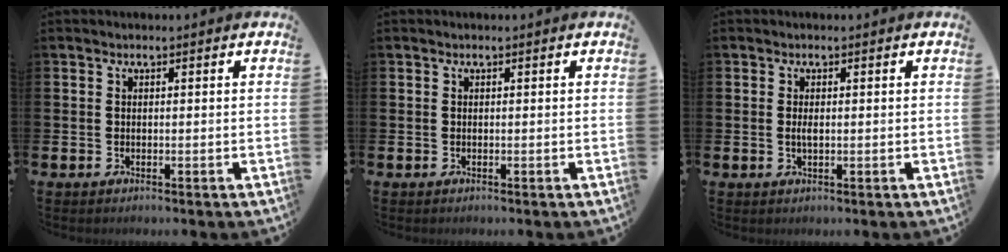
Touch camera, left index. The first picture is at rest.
{"total": 0.0}
{"total": 1.0, "force": [0.1, 0.4, 0.9], "torque": [-0.019, 0.003, 0.000]}